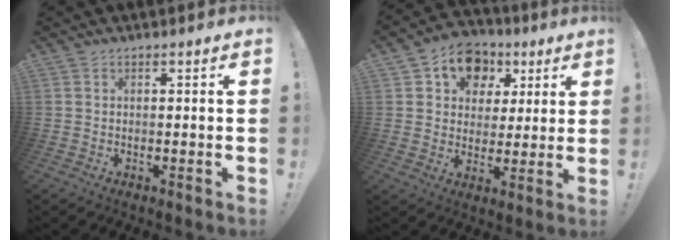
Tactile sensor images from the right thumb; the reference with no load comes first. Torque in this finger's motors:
{"motor_torque": [-0.20, 0.72, -0.10, 0.36, 0.06]}